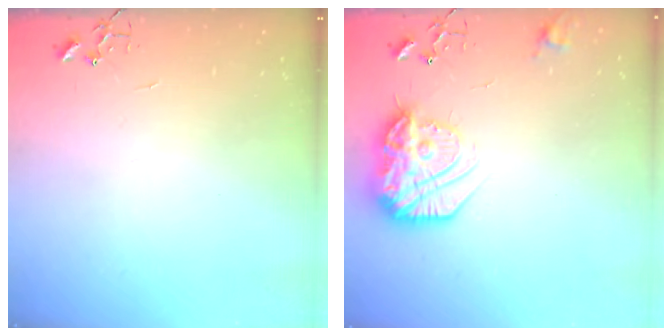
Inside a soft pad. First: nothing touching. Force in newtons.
{"total": 22.2, "press": 22.1, "slide": 1.5}